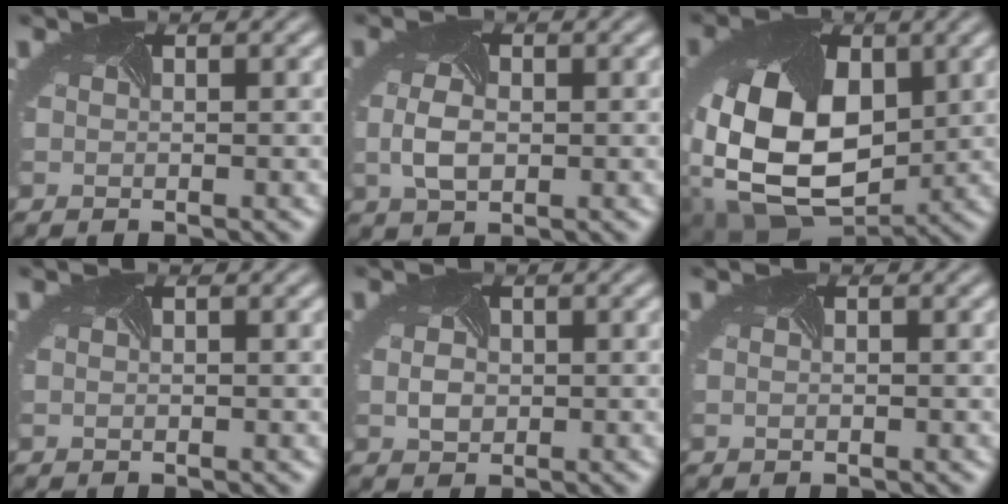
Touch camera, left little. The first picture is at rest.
{"total": 3.0, "force": [-0.4, 2.0, 2.2], "torque": [-0.057, -0.005, -0.007]}
{"total": 14.6, "force": [-0.1, 9.8, 10.8], "torque": [-0.219, -0.037, 0.012]}
{"total": 1.3, "force": [0.3, 0.9, 0.9], "torque": [-0.013, 0.001, 0.005]}
{"total": 2.0, "force": [-0.1, 1.6, 1.1], "torque": [-0.029, 0.000, 0.004]}
{"total": 1.9, "force": [0.4, 1.4, 1.3], "torque": [-0.011, 0.005, -0.006]}